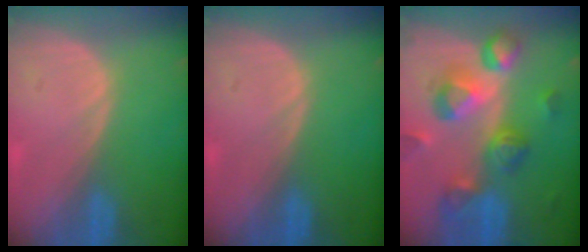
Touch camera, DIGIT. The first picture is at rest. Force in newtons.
{"total": 0.0}
{"total": 10.6, "press": 9.5, "slide": 4.7}